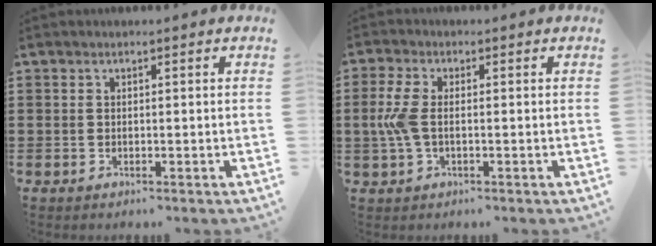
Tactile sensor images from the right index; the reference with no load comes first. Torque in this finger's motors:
{"motor_torque": [1.14, 0.17, 0.53, 0.16]}